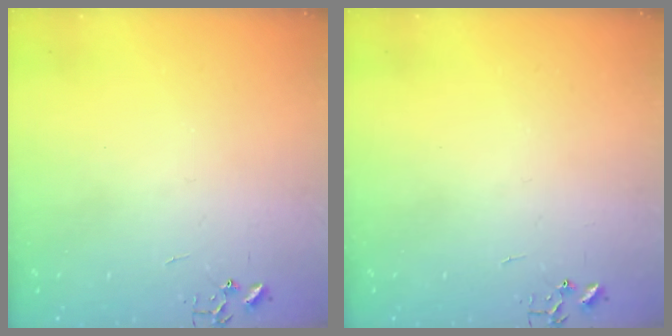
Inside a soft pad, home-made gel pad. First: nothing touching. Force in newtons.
{"total": 0.0}